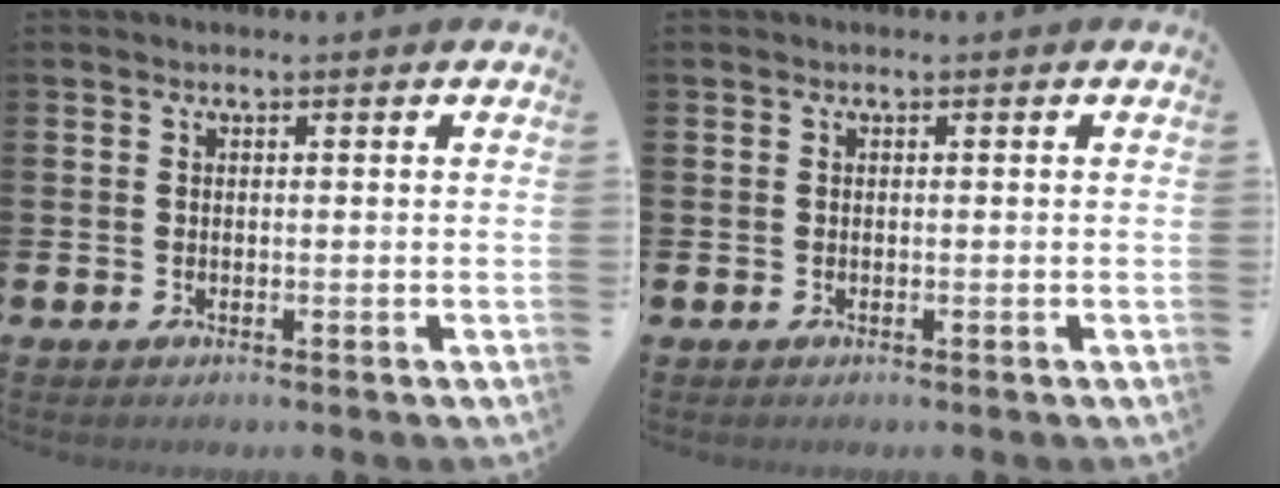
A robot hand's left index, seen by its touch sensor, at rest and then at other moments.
{"total": 0.0}